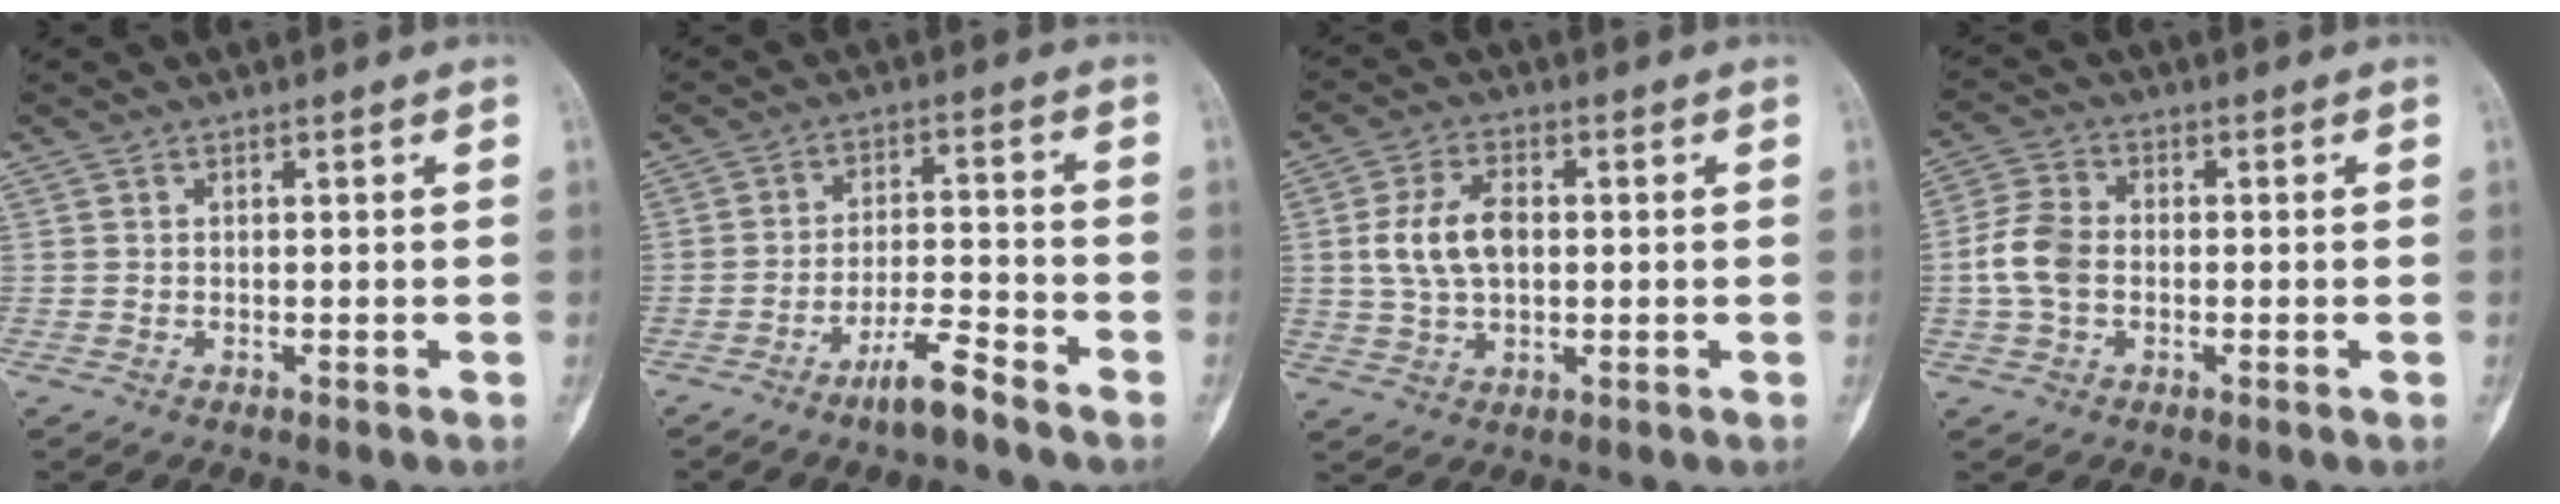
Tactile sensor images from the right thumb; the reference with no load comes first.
{"total": 7.0, "force": [-5.2, 0.9, 4.5], "torque": [-0.085, 0.037, -0.096]}
{"total": 8.7, "force": [0.7, 5.3, 6.9], "torque": [-0.125, 0.008, 0.014]}
{"total": 6.7, "force": [-0.9, 4.9, 4.6], "torque": [-0.094, 0.018, -0.025]}